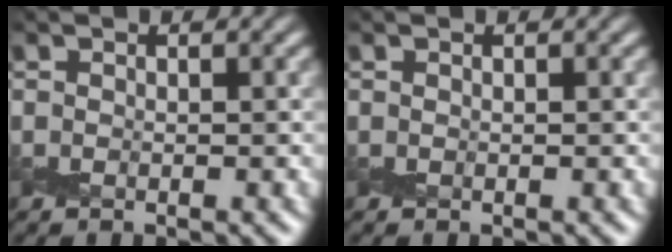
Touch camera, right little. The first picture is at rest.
{"total": 0.0}